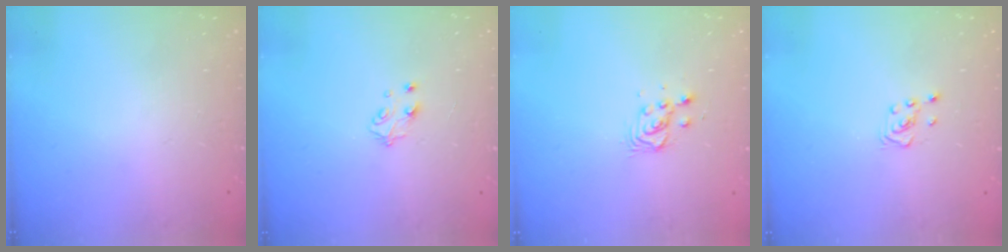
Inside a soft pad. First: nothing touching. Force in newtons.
{"total": 5.4, "press": 5.4, "slide": 0.4}
{"total": 3.4, "press": 3.4, "slide": 0.4}
{"total": 2.8, "press": 2.6, "slide": 1.1}